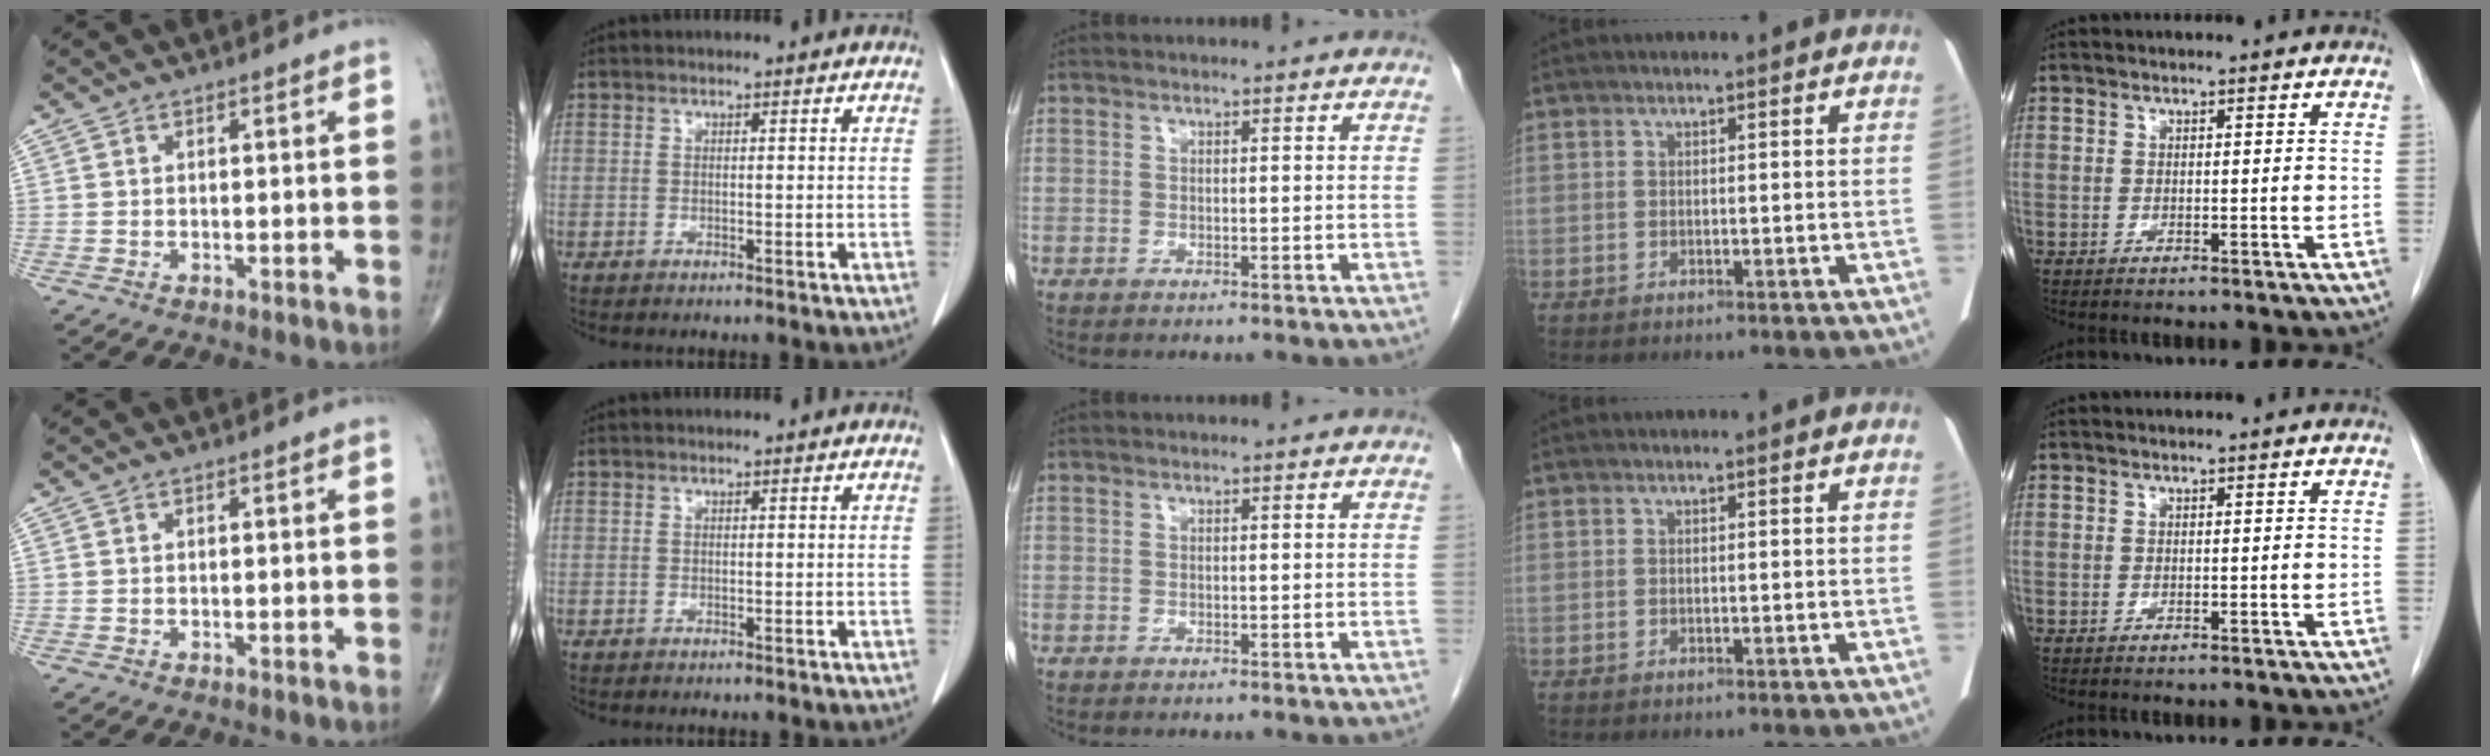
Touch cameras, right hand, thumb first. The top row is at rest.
{}